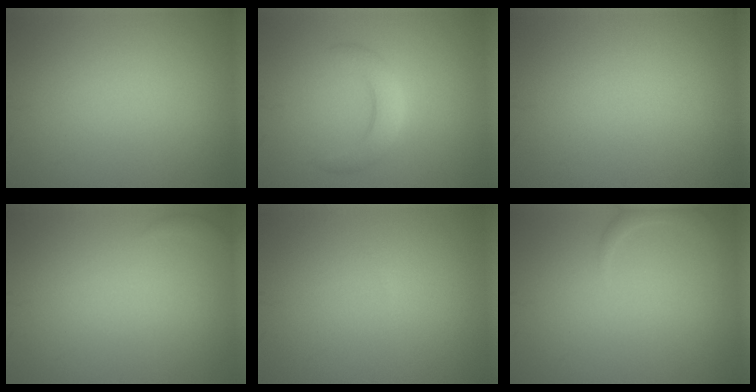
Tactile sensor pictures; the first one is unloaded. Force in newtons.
{"total": 3.0, "press": 3.0, "slide": 0.2}
{"total": 0.0}
{"total": 0.7, "press": 0.7, "slide": 0.1}
{"total": 0.0}
{"total": 1.5, "press": 1.5, "slide": 0.2}